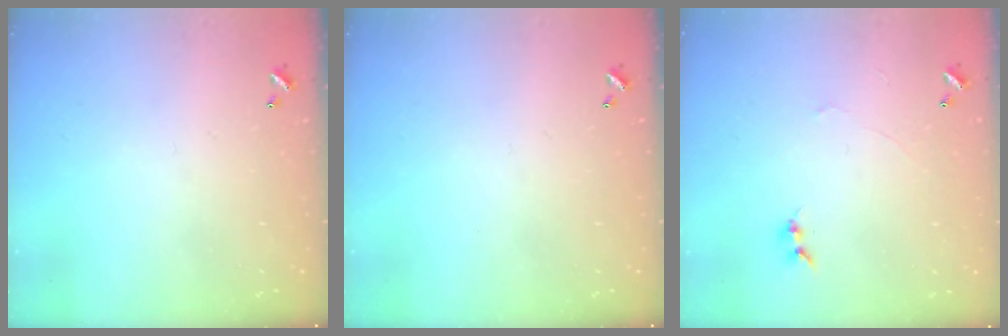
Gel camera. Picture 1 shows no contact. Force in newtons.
{"total": 0.0}
{"total": 0.0}